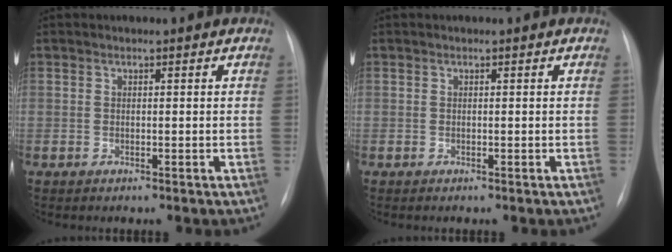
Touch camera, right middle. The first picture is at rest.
{"total": 0.0}